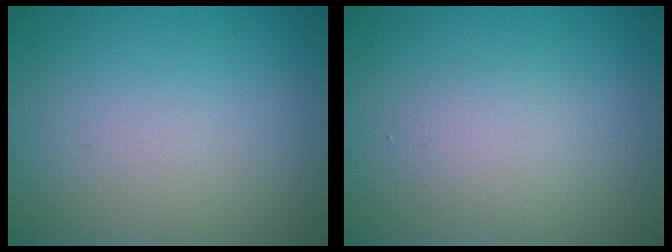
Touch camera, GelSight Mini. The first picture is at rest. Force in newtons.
{"total": 1.9, "press": 1.9, "slide": 0.0}